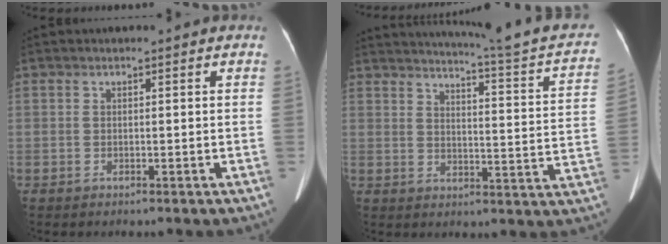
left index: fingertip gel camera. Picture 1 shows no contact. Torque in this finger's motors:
{"motor_torque": [0.11, -0.20, -0.02, 0.04]}